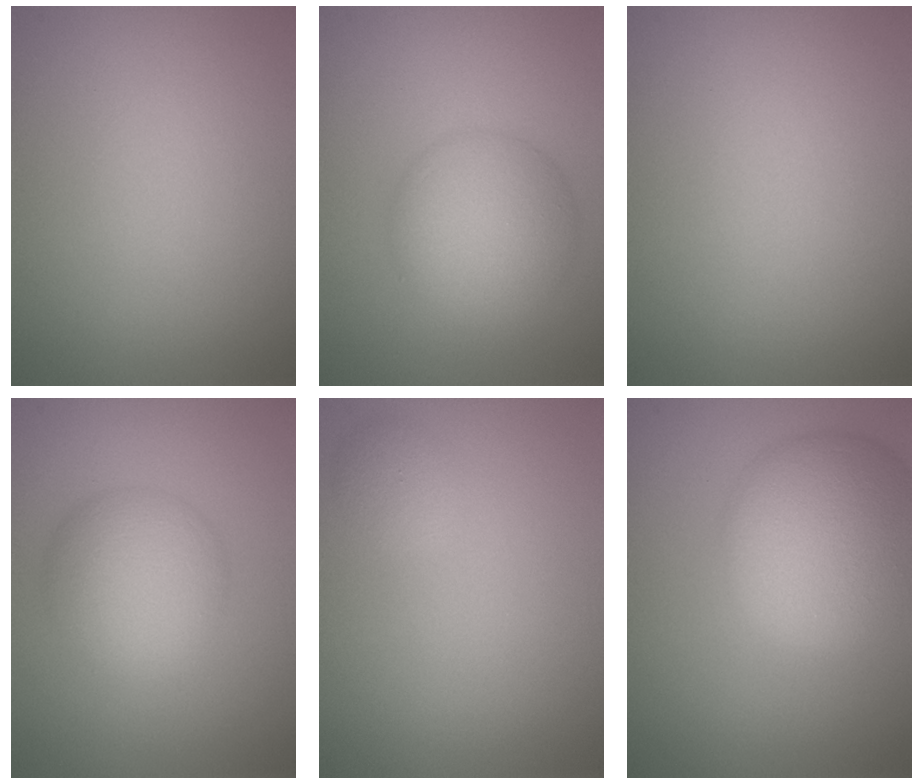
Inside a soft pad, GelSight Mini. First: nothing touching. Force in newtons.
{"total": 6.1, "press": 6.1, "slide": 0.2}
{"total": 0.0}
{"total": 5.5, "press": 5.5, "slide": 0.1}
{"total": 1.3, "press": 1.3, "slide": 0.1}
{"total": 9.0, "press": 9.0, "slide": 0.4}